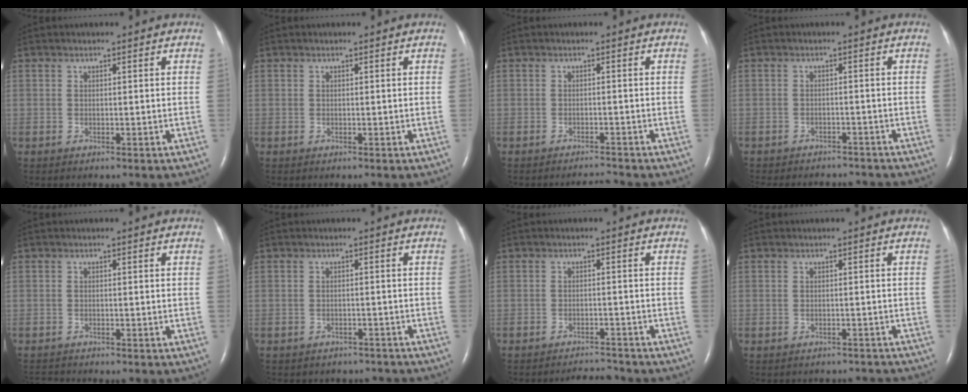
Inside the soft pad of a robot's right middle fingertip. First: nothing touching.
{"total": 0.0}
{"total": 1.8, "force": [-1.7, -0.5, -0.1], "torque": [-0.004, -0.011, -0.026]}
{"total": 5.4, "force": [-5.0, 2.0, -0.1], "torque": [-0.001, 0.007, -0.057]}
{"total": 1.6, "force": [-1.6, -0.1, -0.1], "torque": [-0.001, -0.011, -0.027]}
{"total": 5.7, "force": [-5.1, 2.6, 0.4], "torque": [-0.012, 0.009, -0.051]}
{"total": 3.3, "force": [-3.3, -0.1, -0.2], "torque": [-0.001, -0.008, -0.051]}
{"total": 4.2, "force": [-3.9, 1.5, 0.2], "torque": [-0.004, 0.002, -0.038]}